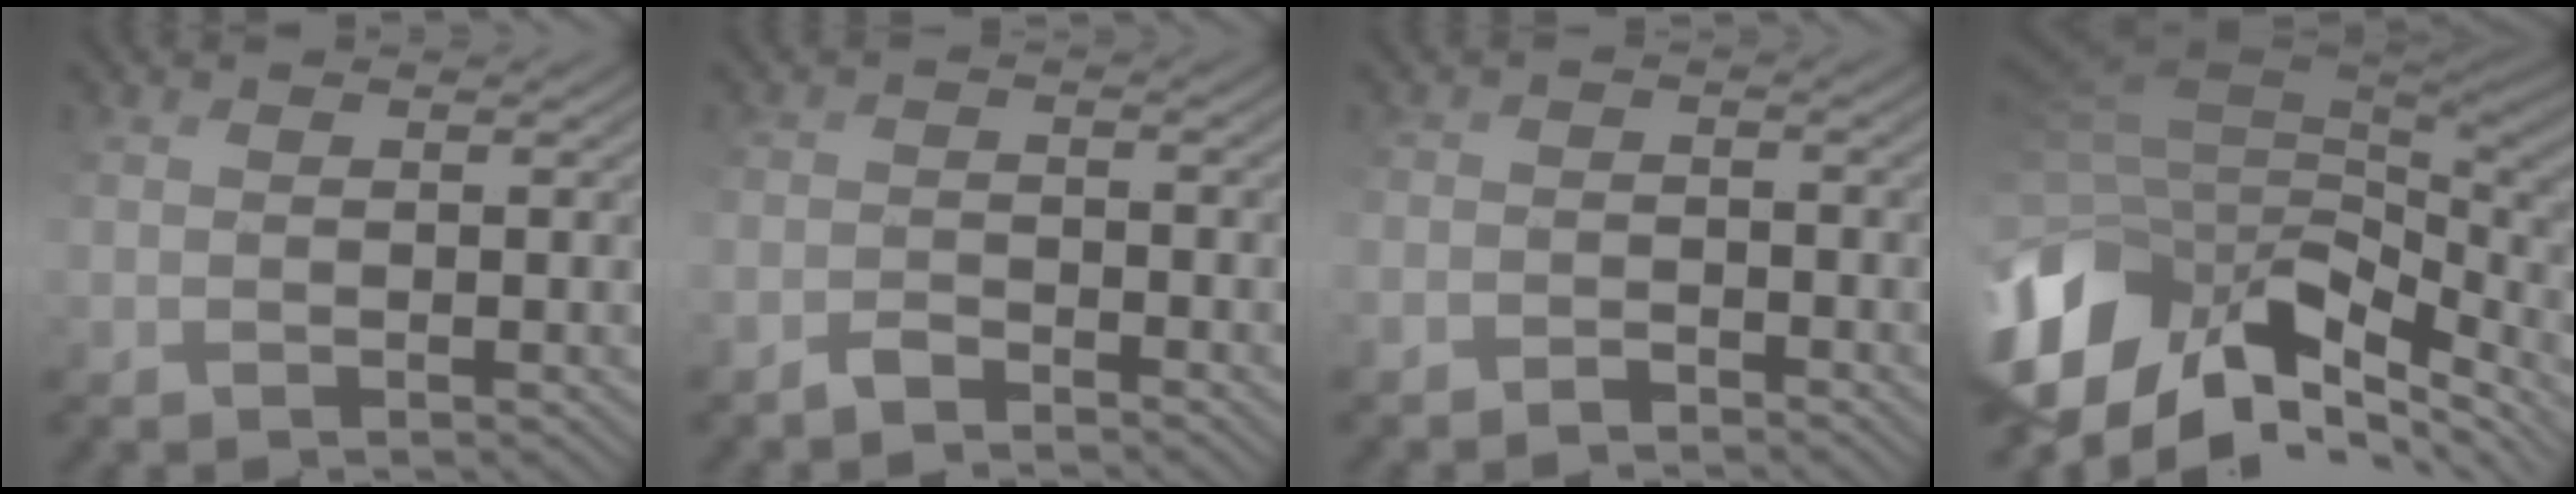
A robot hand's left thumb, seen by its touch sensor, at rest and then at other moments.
{"total": 2.2, "force": [-2.1, 0.5, 0.0], "torque": [0.002, 0.000, -0.043]}
{"total": 2.3, "force": [-2.2, 0.7, -0.2], "torque": [0.007, 0.000, -0.042]}
{"total": 14.9, "force": [-5.4, 10.0, 9.5], "torque": [-0.246, 0.008, -0.072]}